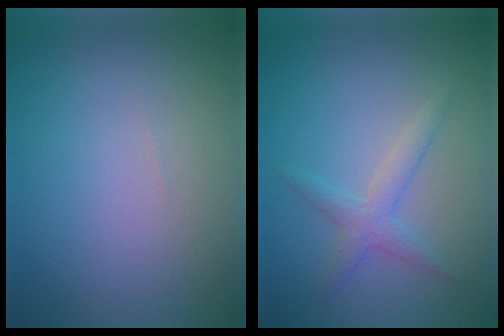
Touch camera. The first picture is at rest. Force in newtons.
{"total": 2.1, "press": 2.1, "slide": 0.1}